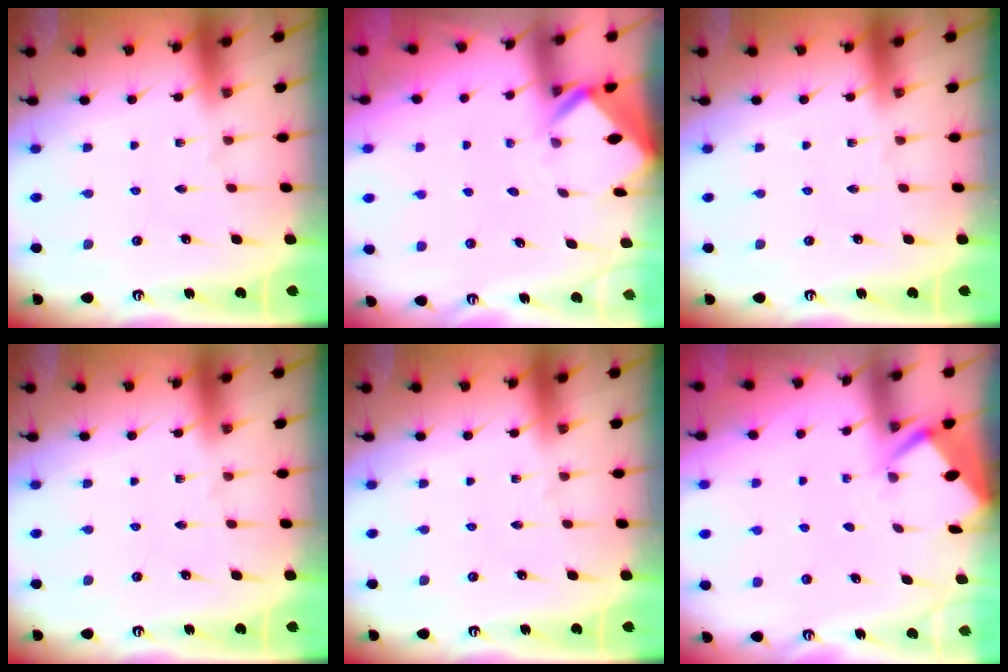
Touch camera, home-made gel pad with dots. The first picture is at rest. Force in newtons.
{"total": 2.8, "press": 2.8, "slide": 0.2}
{"total": 0.0}
{"total": 0.0}
{"total": 0.0}
{"total": 2.7, "press": 2.6, "slide": 0.3}